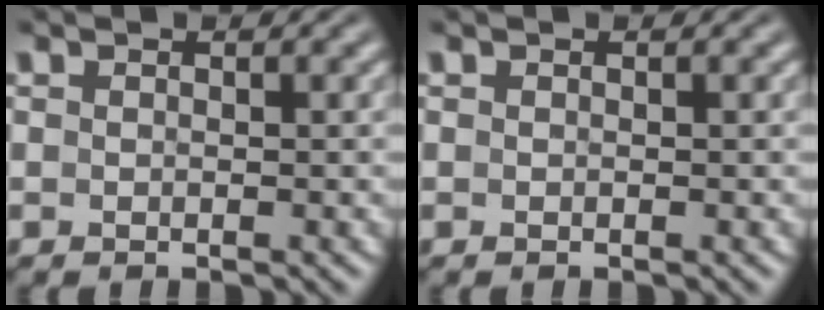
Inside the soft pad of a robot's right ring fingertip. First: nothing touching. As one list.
[{"total": 0.0}]